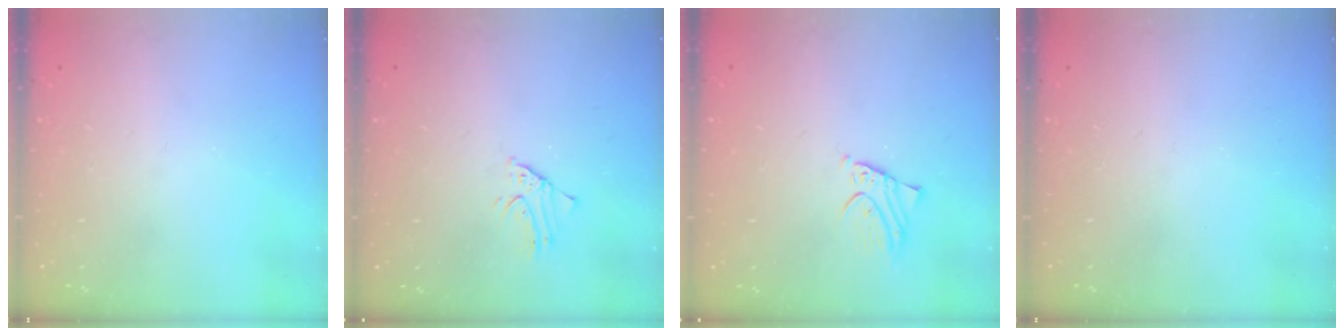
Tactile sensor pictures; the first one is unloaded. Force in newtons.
{"total": 1.5, "press": 1.5, "slide": 0.1}
{"total": 2.5, "press": 2.5, "slide": 0.1}
{"total": 0.0}